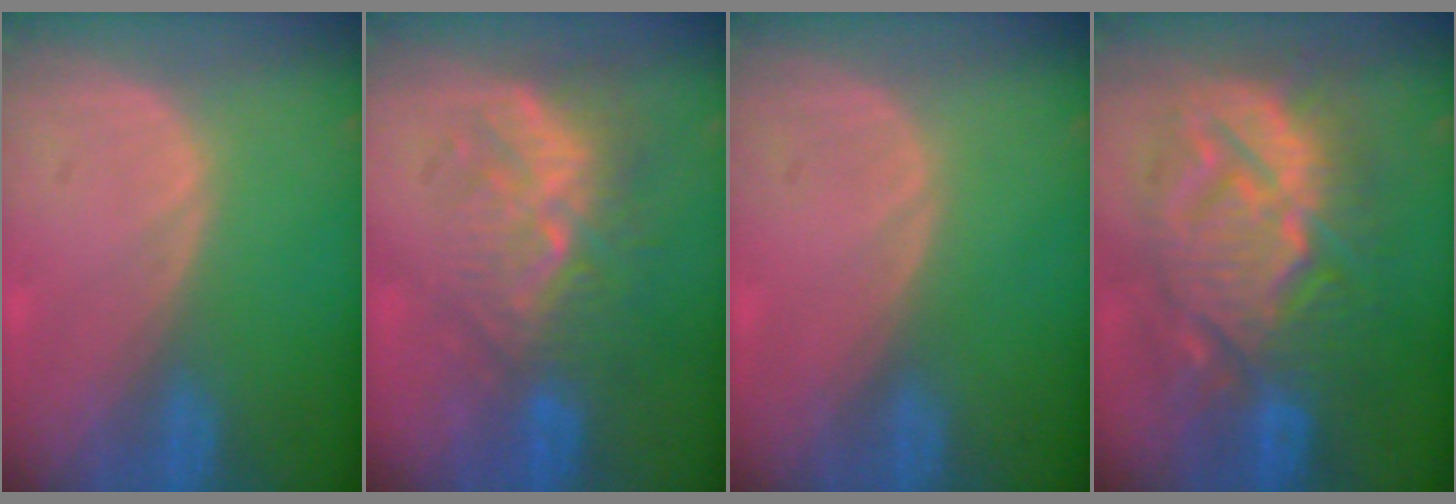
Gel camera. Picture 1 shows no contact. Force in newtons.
{"total": 9.6, "press": 8.6, "slide": 4.1}
{"total": 0.0}
{"total": 13.7, "press": 13.6, "slide": 1.3}